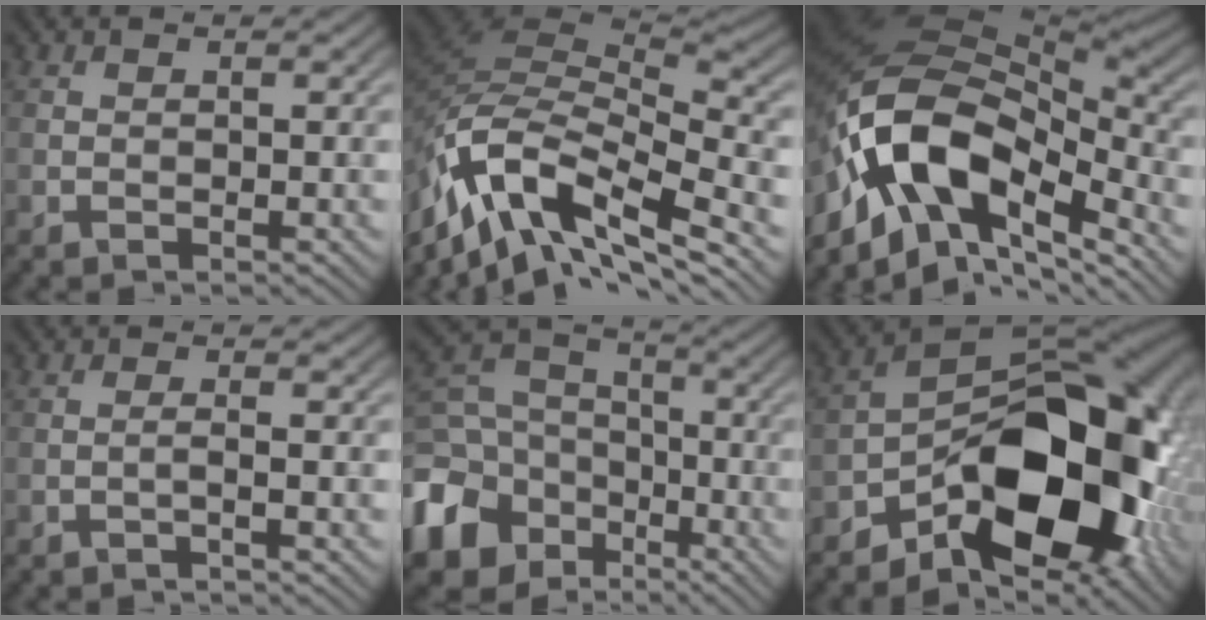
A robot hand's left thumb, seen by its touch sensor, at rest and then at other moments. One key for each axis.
{"total": 15.4, "fx": -7.3, "fy": 6.4, "fz": 12.0, "tx": -0.274, "ty": 0.000, "tz": -0.135}
{"total": 17.6, "fx": -6.0, "fy": 8.9, "fz": 13.9, "tx": -0.274, "ty": 0.002, "tz": -0.118}
{"total": 1.3, "fx": -0.5, "fy": 0.1, "fz": 1.1, "tx": -0.016, "ty": 0.008, "tz": -0.017}
{"total": 14.5, "fx": -6.1, "fy": 11.4, "fz": 6.6, "tx": -0.214, "ty": -0.033, "tz": -0.102}
{"total": 16.5, "fx": -6.4, "fy": 9.1, "fz": 12.2, "tx": -0.142, "ty": -0.005, "tz": -0.122}